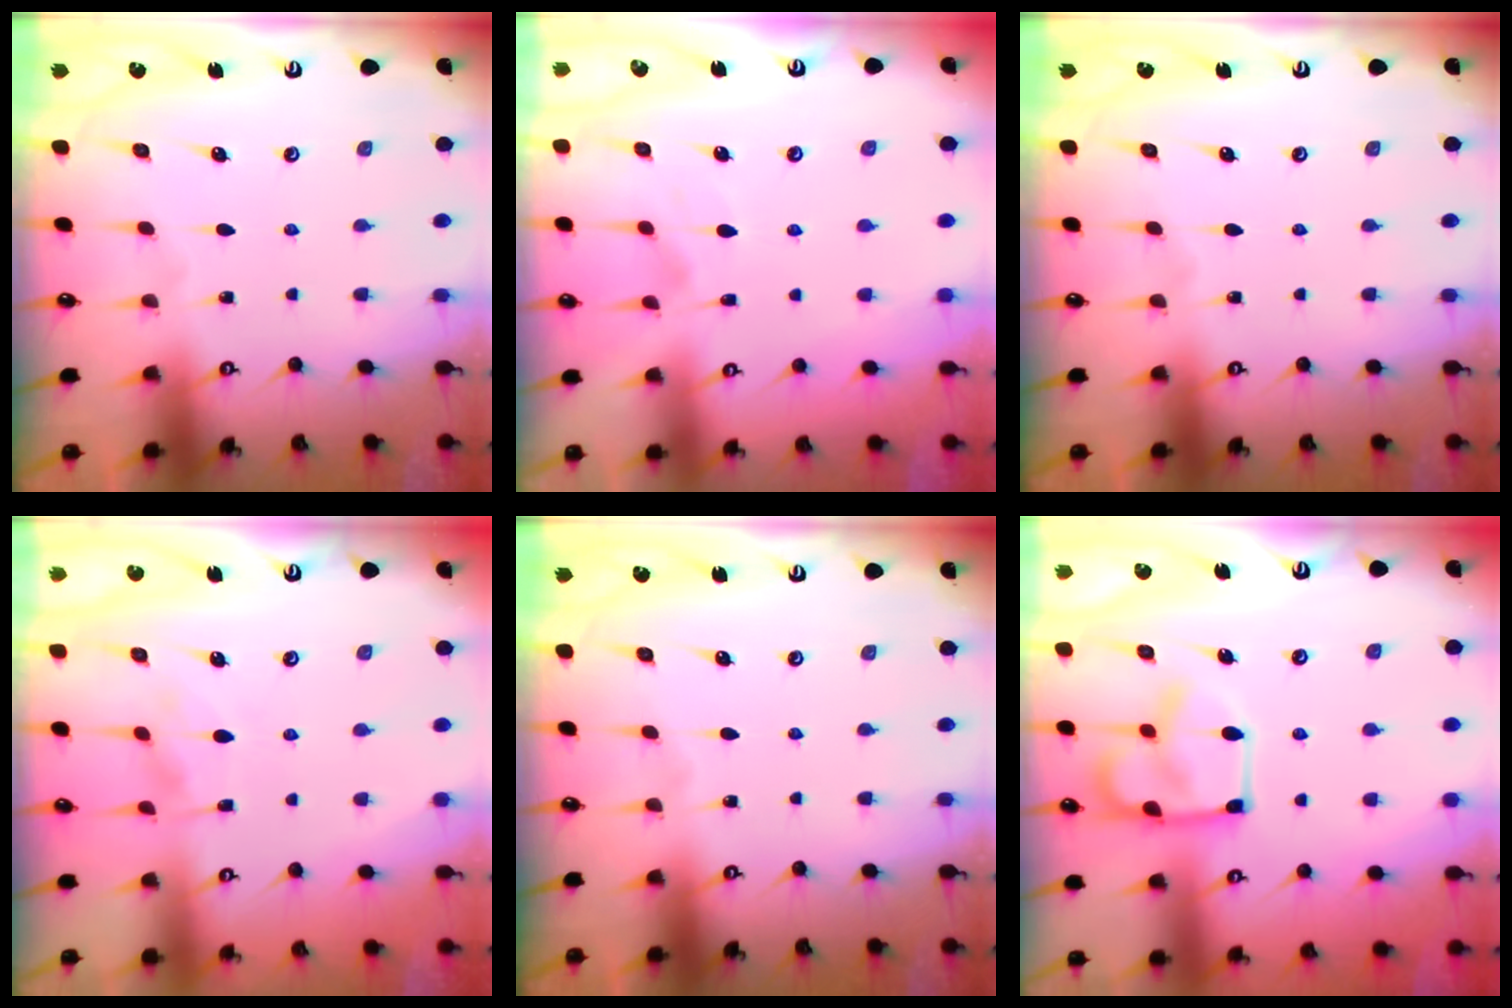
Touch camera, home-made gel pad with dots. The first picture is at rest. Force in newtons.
{"total": 1.5, "press": 1.0, "slide": 1.1}
{"total": 0.0}
{"total": 2.5, "press": 2.3, "slide": 1.0}
{"total": 0.0}
{"total": 9.6, "press": 9.5, "slide": 1.5}